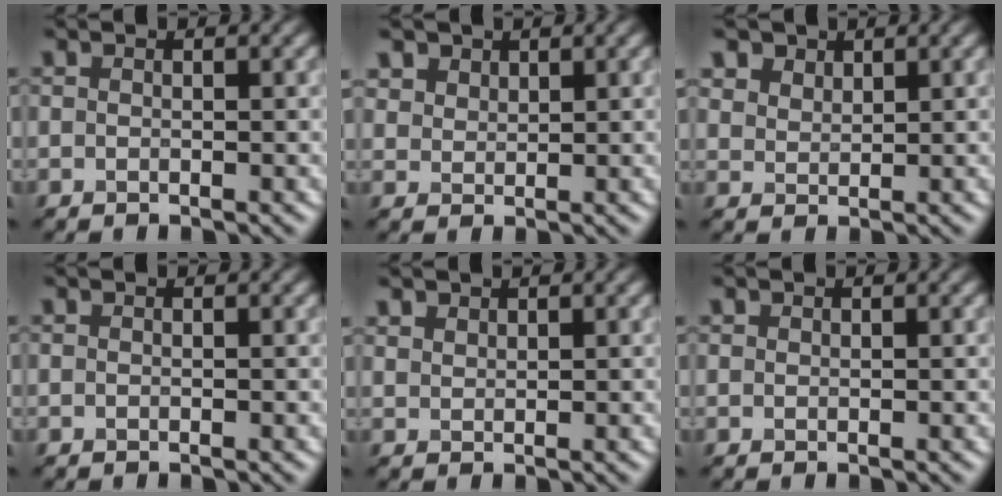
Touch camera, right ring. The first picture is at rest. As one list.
[{"total": 1.6, "force": [1.2, -0.1, -1.1], "torque": [-0.019, -0.008, 0.059]}, {"total": 2.1, "force": [1.9, 0.3, -0.7], "torque": [-0.029, -0.005, 0.068]}, {"total": 0.0}, {"total": 1.5, "force": [0.7, -0.7, -1.1], "torque": [-0.008, -0.008, 0.036]}, {"total": 0.8, "force": [0.0, -0.5, -0.6], "torque": [-0.007, -0.003, 0.006]}]